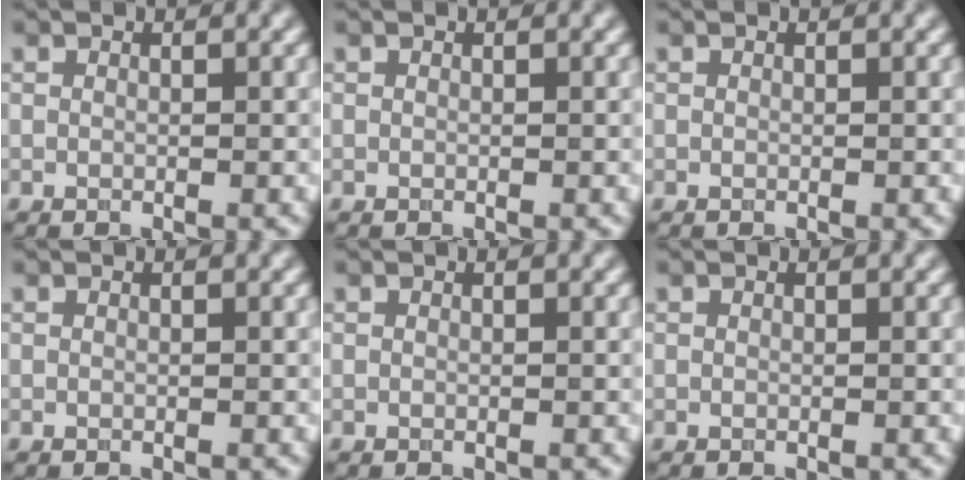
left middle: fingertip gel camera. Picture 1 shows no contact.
{"total": 0.0}
{"total": 0.0}
{"total": 0.0}
{"total": 0.0}
{"total": 0.0}